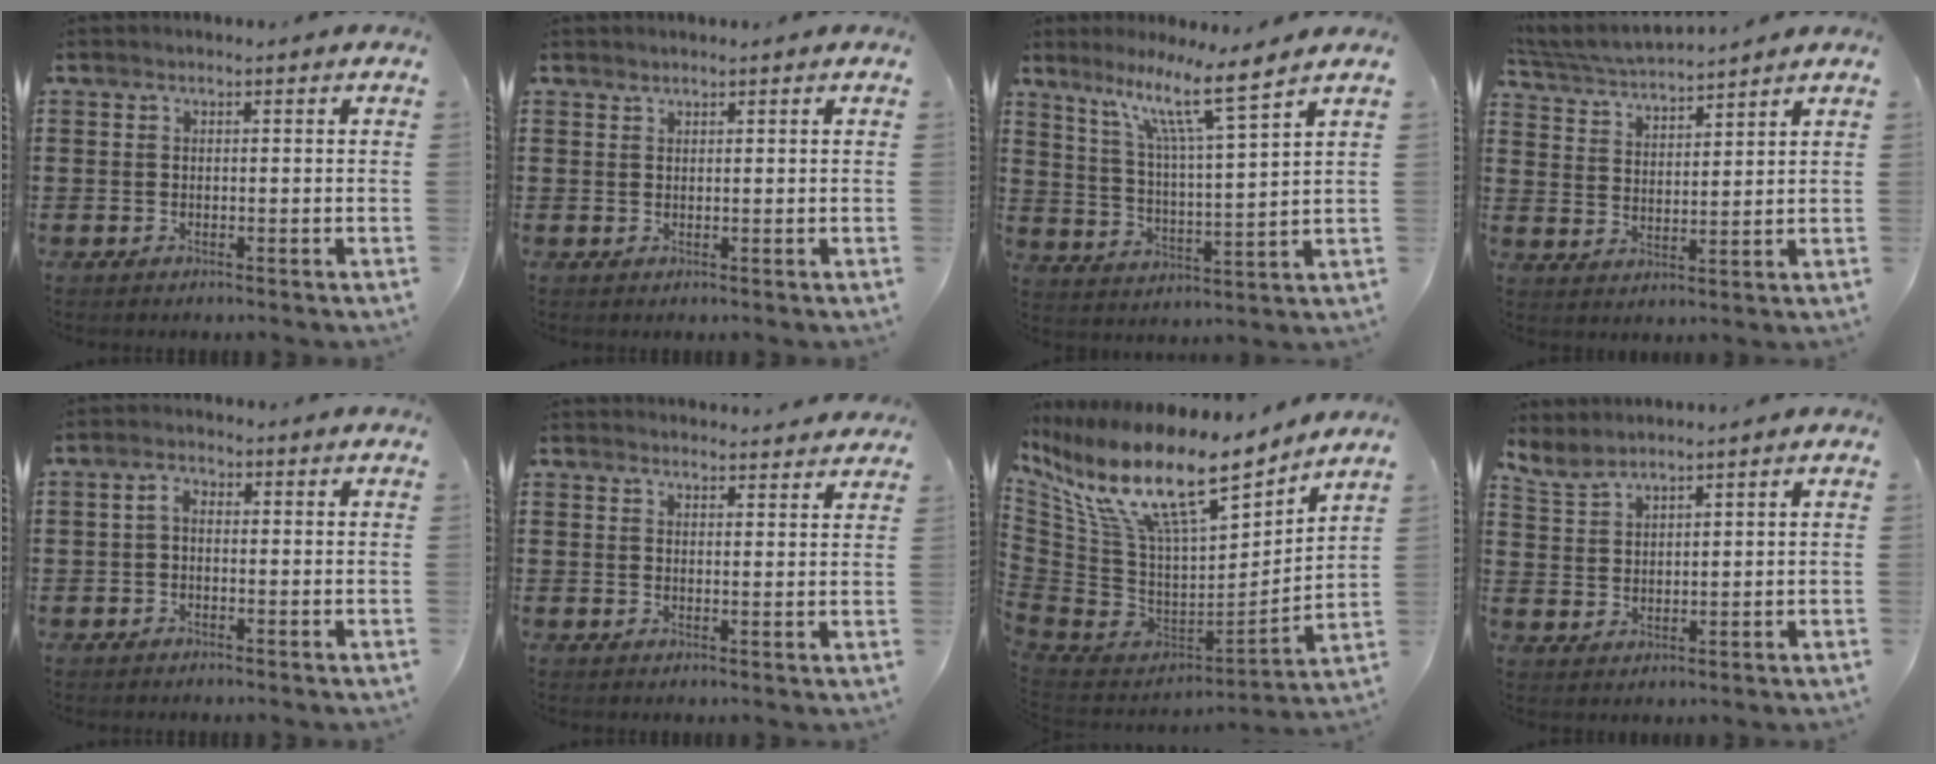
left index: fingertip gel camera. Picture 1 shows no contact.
{"total": 0.9, "force": [0.9, 0.1, 0.0], "torque": [-0.002, -0.001, 0.019]}
{"total": 9.9, "force": [7.3, 0.2, 6.7], "torque": [-0.144, -0.038, 0.122]}
{"total": 4.7, "force": [4.6, -0.1, 0.9], "torque": [-0.038, -0.023, 0.081]}
{"total": 1.9, "force": [-0.3, 1.1, 1.5], "torque": [-0.032, 0.005, -0.009]}
{"total": 3.0, "force": [3.0, 0.0, 0.0], "torque": [0.001, -0.016, 0.054]}
{"total": 16.8, "force": [10.1, 5.1, 12.5], "torque": [-0.267, -0.060, 0.168]}
{"total": 3.8, "force": [3.6, 0.8, 1.0], "torque": [-0.032, -0.012, 0.066]}